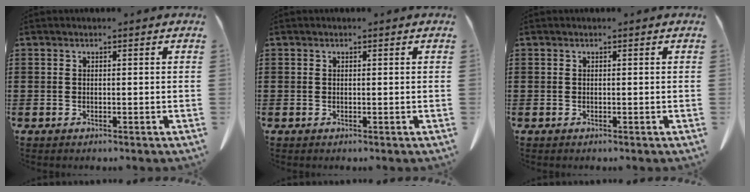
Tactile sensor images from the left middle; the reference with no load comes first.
{"total": 0.0}
{"total": 0.0}